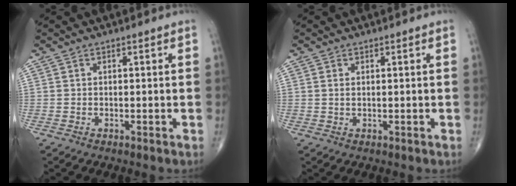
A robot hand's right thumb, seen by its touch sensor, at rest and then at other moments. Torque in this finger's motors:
{"motor_torque": [0.12, -0.08, 0.31, 0.01, -0.01]}